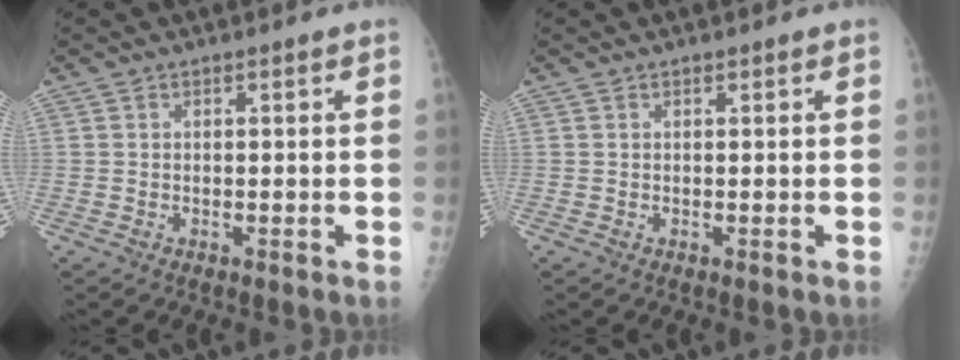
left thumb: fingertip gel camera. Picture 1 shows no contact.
{"total": 0.0}